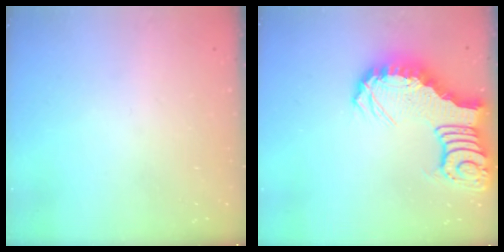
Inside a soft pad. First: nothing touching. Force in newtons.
{"total": 7.1, "press": 7.1, "slide": 1.0}